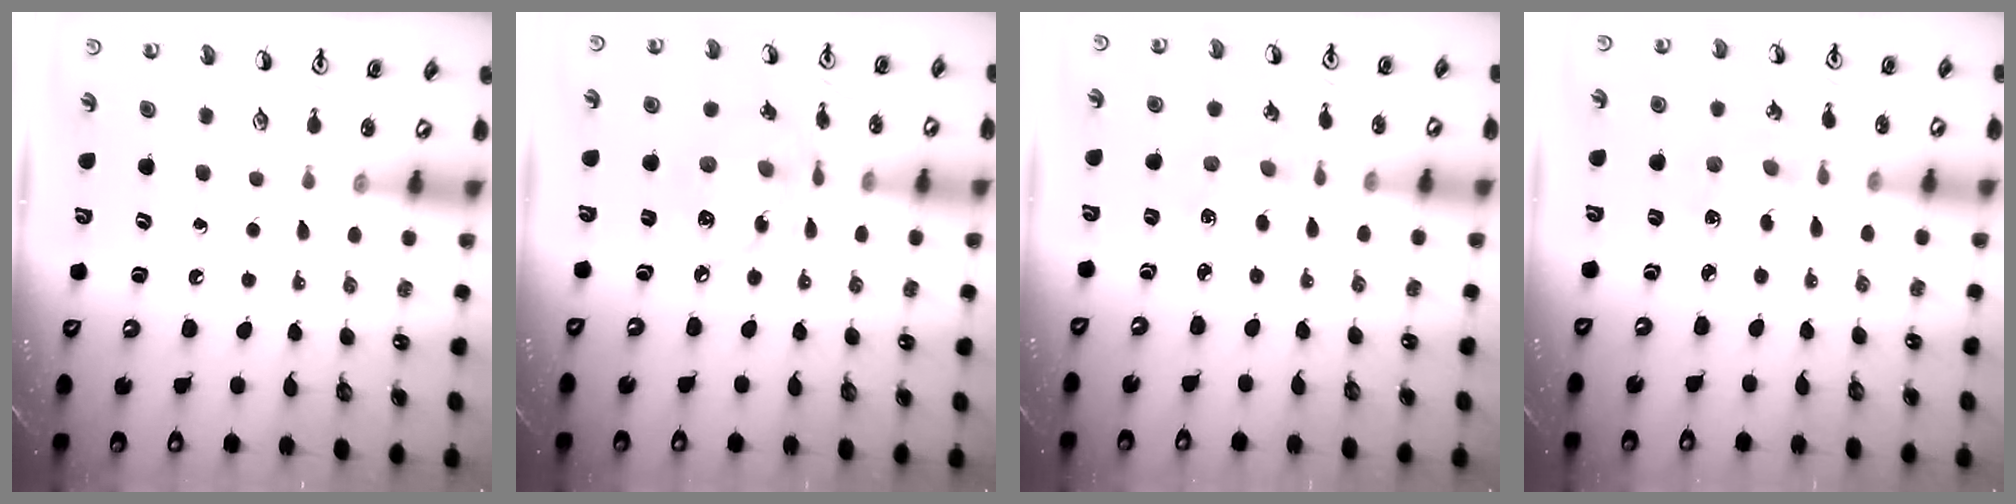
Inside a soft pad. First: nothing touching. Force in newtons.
{"total": 14.0, "press": 14.0, "slide": 1.2}
{"total": 1.9, "press": 1.9, "slide": 0.2}
{"total": 3.3, "press": 3.2, "slide": 0.3}